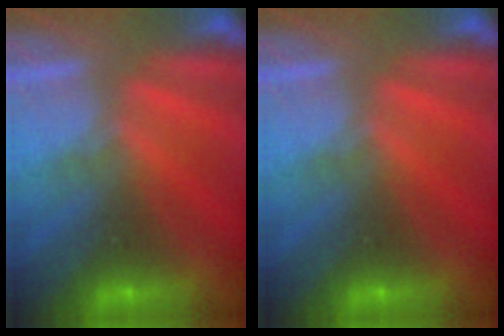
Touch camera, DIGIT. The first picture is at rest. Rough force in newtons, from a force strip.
{"total": 0.0}